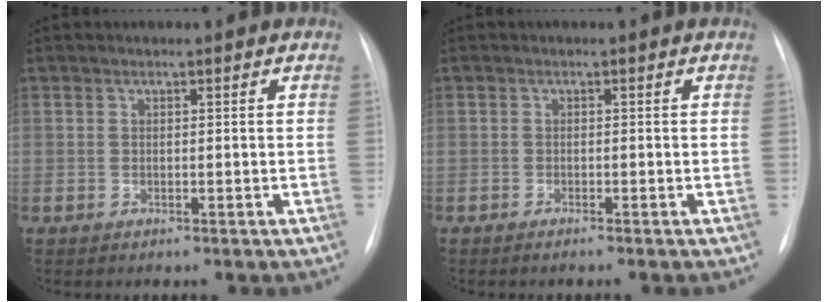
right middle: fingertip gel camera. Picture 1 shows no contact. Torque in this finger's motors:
{"motor_torque": [0.58, -0.72, 0.06, 0.00]}